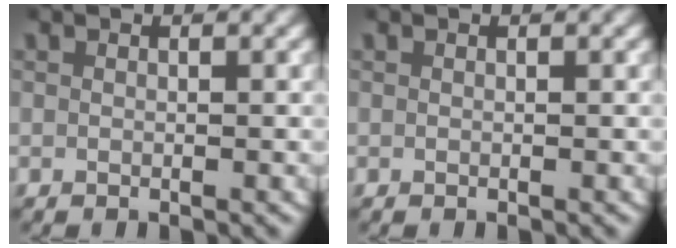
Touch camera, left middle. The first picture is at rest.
{"total": 0.0}